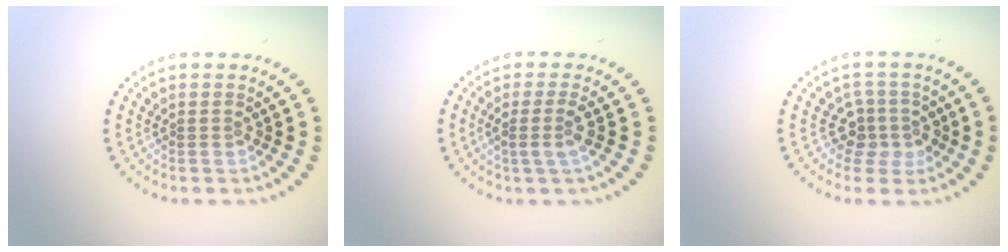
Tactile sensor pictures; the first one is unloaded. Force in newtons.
{"total": 1.8, "press": 1.4, "slide": 1.1}
{"total": 2.7, "press": 2.0, "slide": 1.8}